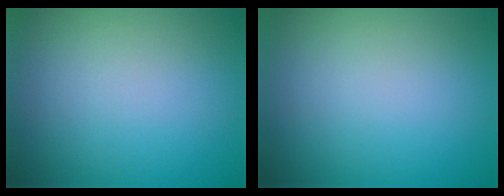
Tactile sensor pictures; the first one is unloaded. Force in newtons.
{"total": 0.0}